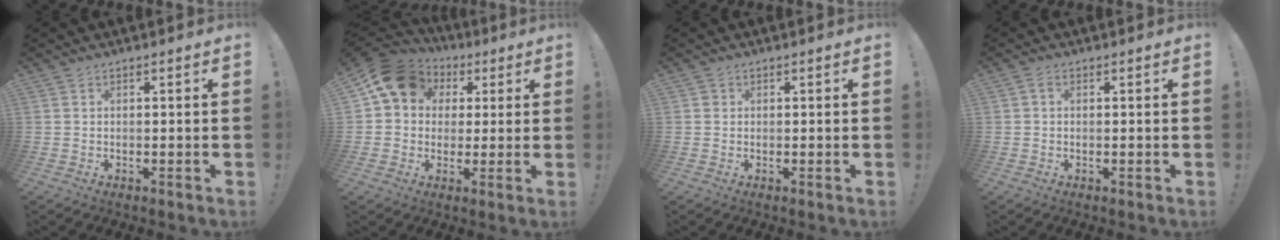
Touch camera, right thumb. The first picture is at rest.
{"total": 12.9, "force": [4.8, 10.3, 6.1], "torque": [-0.088, -0.014, 0.095]}
{"total": 0.9, "force": [0.4, 0.8, 0.1], "torque": [0.004, 0.000, 0.007]}
{"total": 0.9, "force": [0.0, 0.5, 0.8], "torque": [-0.023, 0.006, 0.001]}